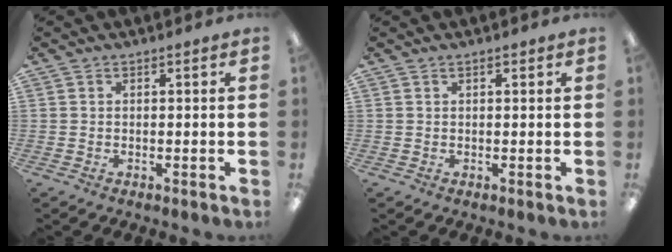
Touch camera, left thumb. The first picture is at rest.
{"total": 0.7, "force": [0.5, 0.3, 0.5], "torque": [-0.010, 0.002, 0.008]}